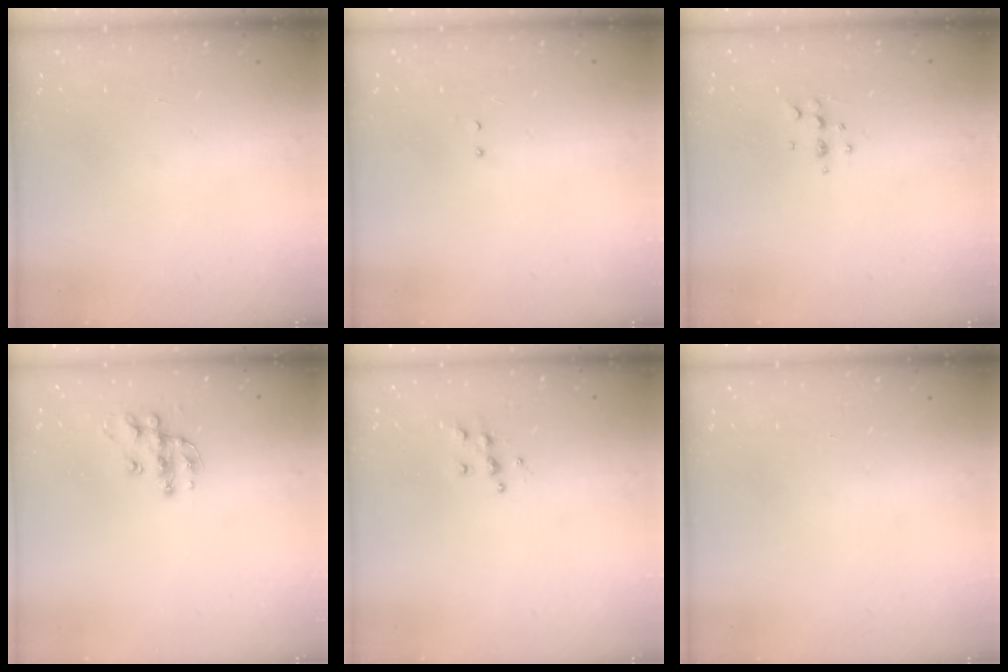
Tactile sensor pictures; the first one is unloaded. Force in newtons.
{"total": 2.1, "press": 2.0, "slide": 0.6}
{"total": 5.1, "press": 4.9, "slide": 1.4}
{"total": 10.7, "press": 10.7, "slide": 0.6}
{"total": 5.7, "press": 5.7, "slide": 0.6}
{"total": 0.0}